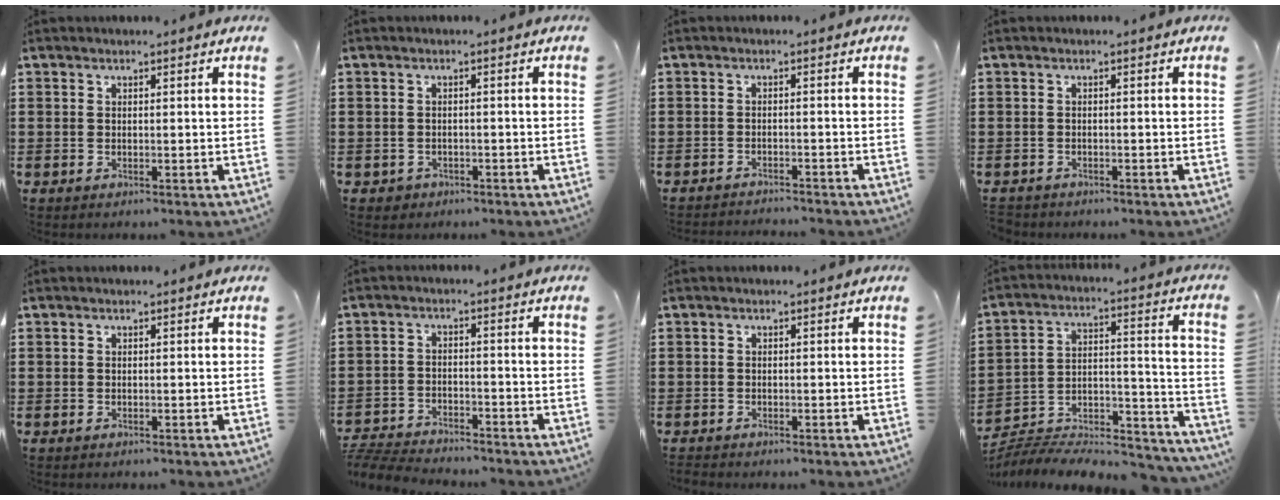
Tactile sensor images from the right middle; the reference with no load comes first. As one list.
[{"total": 1.1, "force": [-0.8, 0.8, 0.0], "torque": [-0.003, 0.003, -0.020]}, {"total": 1.9, "force": [-1.9, 0.0, -0.1], "torque": [-0.004, 0.002, -0.041]}, {"total": 1.1, "force": [-1.1, 0.3, -0.1], "torque": [-0.001, 0.002, -0.024]}, {"total": 0.0}, {"total": 5.1, "force": [-5.1, 0.7, 0.5], "torque": [-0.019, 0.007, -0.107]}, {"total": 0.9, "force": [-0.9, 0.3, -0.1], "torque": [0.001, 0.004, -0.020]}, {"total": 6.0, "force": [-5.7, 1.4, 1.2], "torque": [-0.018, 0.003, -0.116]}]